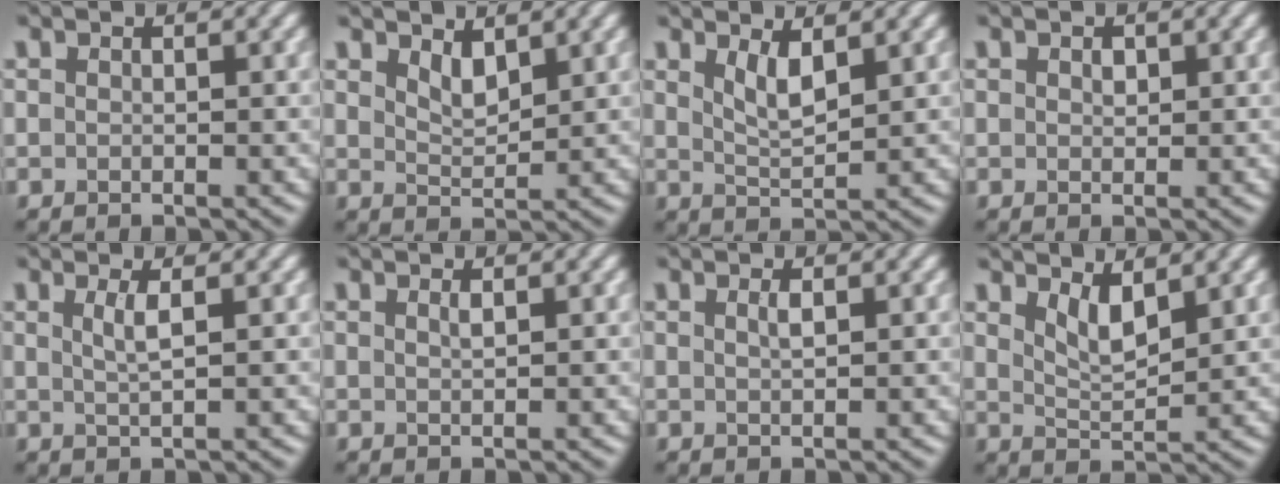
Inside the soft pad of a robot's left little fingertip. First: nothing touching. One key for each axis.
{"total": 2.1, "fx": 1.5, "fy": 0.8, "fz": 1.3, "tx": -0.025, "ty": -0.007, "tz": 0.030}
{"total": 2.5, "fx": 1.4, "fy": 0.7, "fz": 1.9, "tx": -0.038, "ty": -0.008, "tz": 0.031}
{"total": 0.8, "fx": 0.4, "fy": 0.5, "fz": 0.5, "tx": -0.009, "ty": -0.001, "tz": 0.007}
{"total": 1.9, "fx": 0.6, "fy": 0.4, "fz": 1.7, "tx": -0.032, "ty": 0.000, "tz": 0.008}
{"total": 0.7, "fx": 0.4, "fy": 0.1, "fz": 0.5, "tx": -0.009, "ty": 0.001, "tz": 0.008}
{"total": 0.9, "fx": 0.4, "fy": 0.2, "fz": 0.8, "tx": -0.013, "ty": 0.003, "tz": 0.007}
{"total": 2.7, "fx": 1.7, "fy": 0.8, "fz": 1.9, "tx": -0.039, "ty": -0.011, "tz": 0.035}